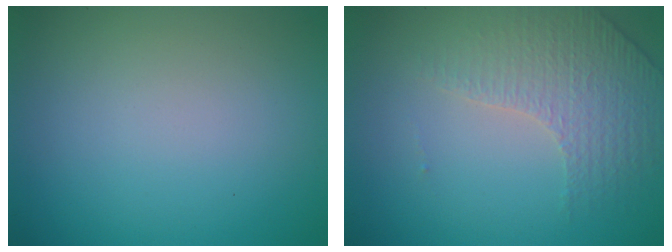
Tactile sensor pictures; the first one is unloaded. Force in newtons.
{"total": 4.3, "press": 3.0, "slide": 3.1}